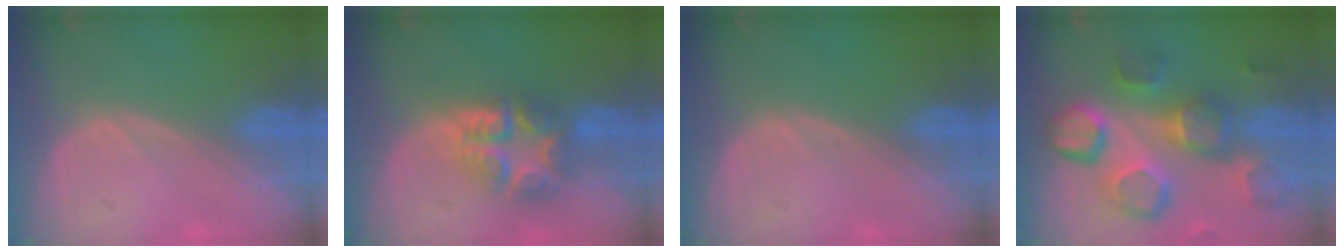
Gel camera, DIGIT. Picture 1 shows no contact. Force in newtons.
{"total": 7.7, "press": 6.7, "slide": 3.7}
{"total": 0.0}
{"total": 12.8, "press": 11.2, "slide": 6.2}